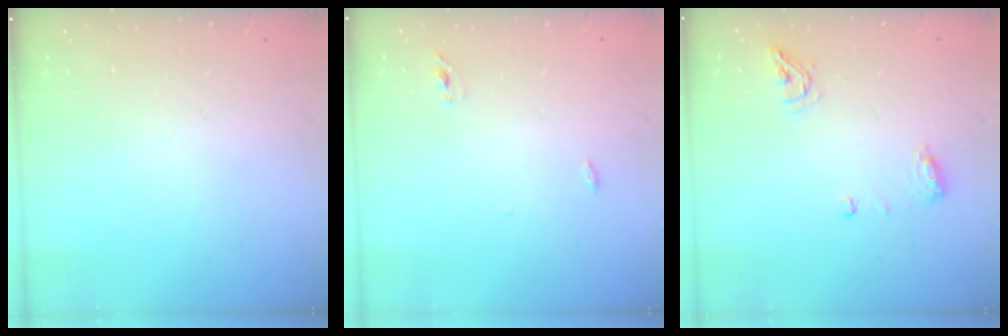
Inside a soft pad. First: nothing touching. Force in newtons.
{"total": 2.9, "press": 2.7, "slide": 1.0}
{"total": 7.4, "press": 7.4, "slide": 1.0}